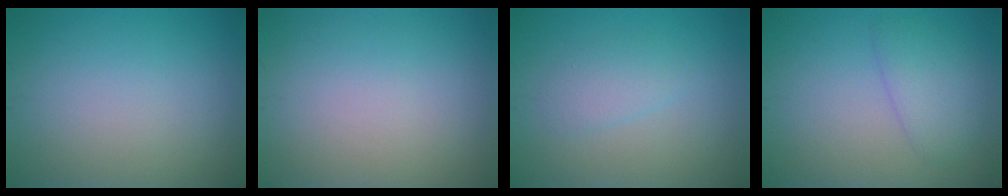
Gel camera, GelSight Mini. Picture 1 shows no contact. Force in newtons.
{"total": 0.0}
{"total": 1.8, "press": 1.8, "slide": 0.1}
{"total": 2.7, "press": 2.7, "slide": 0.3}